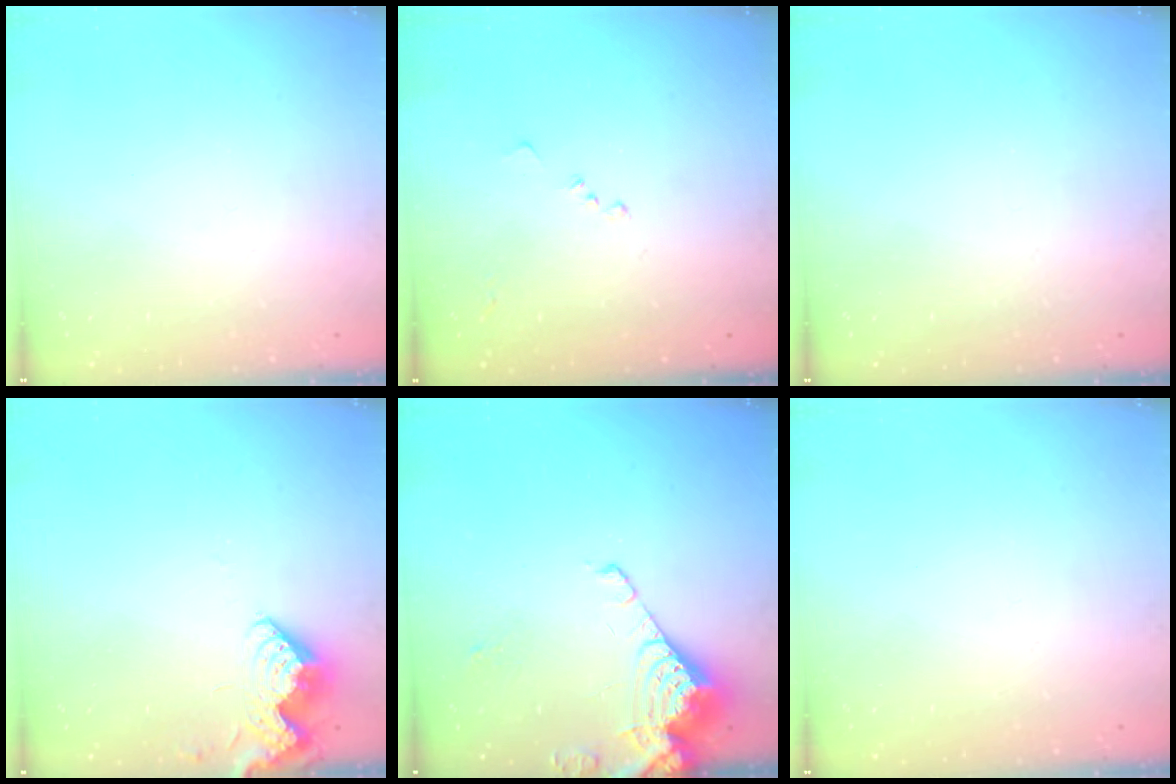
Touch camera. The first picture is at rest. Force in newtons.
{"total": 7.9, "press": 7.8, "slide": 1.0}
{"total": 0.0}
{"total": 9.3, "press": 9.3, "slide": 0.3}
{"total": 11.6, "press": 11.5, "slide": 1.3}
{"total": 0.0}